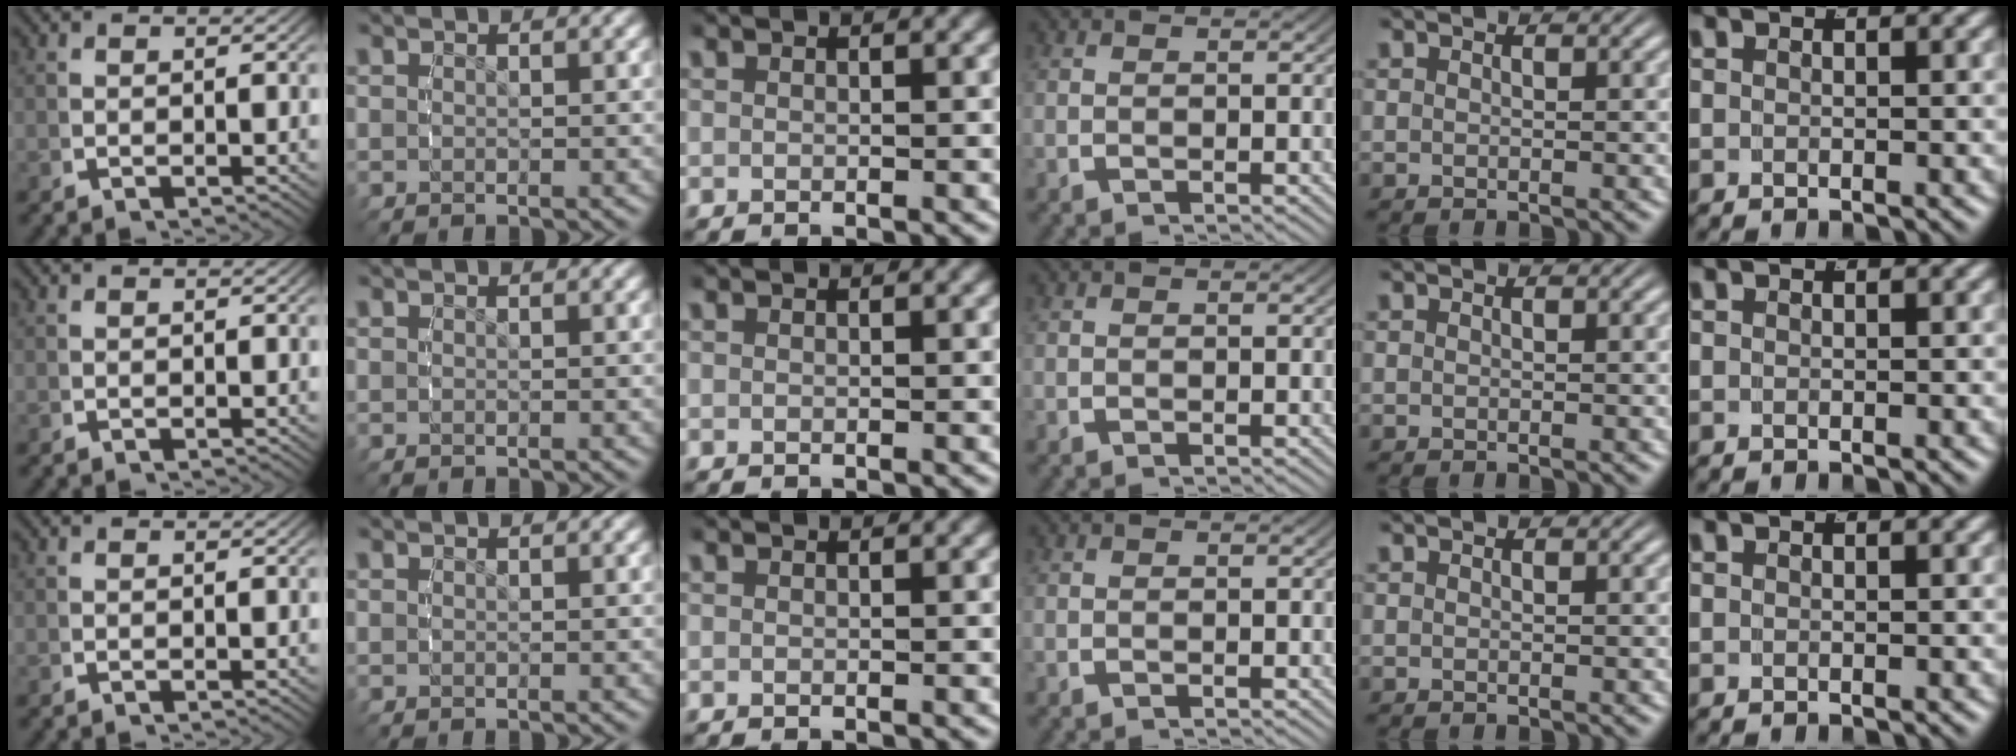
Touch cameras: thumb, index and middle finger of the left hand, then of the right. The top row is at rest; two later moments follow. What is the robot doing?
{"motion": "reach", "object": "stress ball aka squeeze ball"}